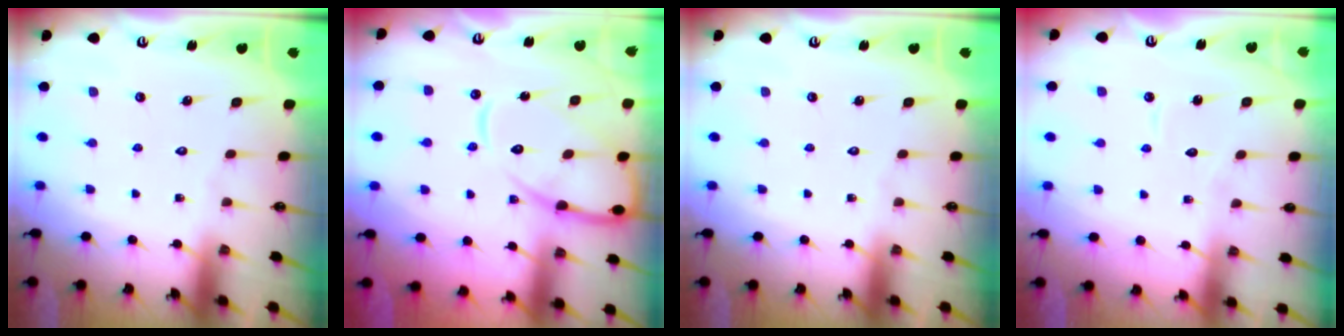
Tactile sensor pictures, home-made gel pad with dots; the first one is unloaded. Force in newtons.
{"total": 13.0, "press": 13.0, "slide": 1.3}
{"total": 0.0}
{"total": 3.4, "press": 3.3, "slide": 0.3}